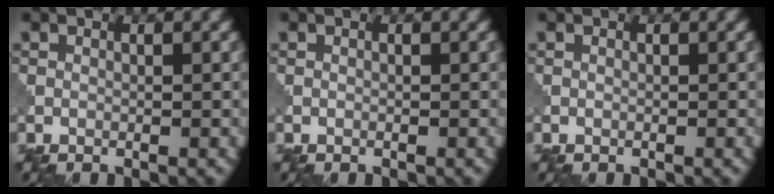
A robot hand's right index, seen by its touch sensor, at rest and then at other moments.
{"total": 0.0}
{"total": 0.0}